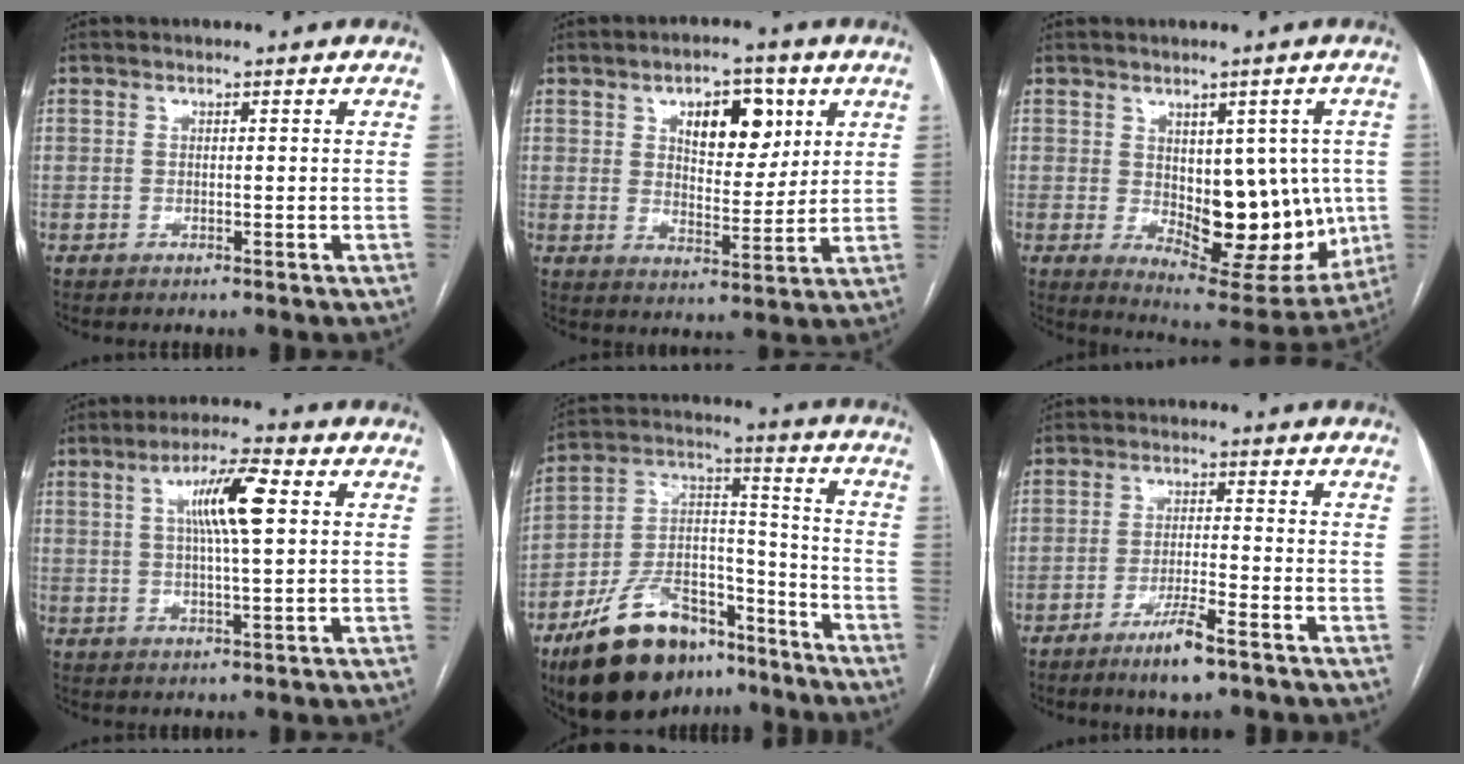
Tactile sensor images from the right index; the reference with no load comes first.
{"total": 9.6, "force": [4.1, 4.5, 7.4], "torque": [-0.109, 0.009, 0.068]}
{"total": 15.3, "force": [-0.8, 7.6, 13.3], "torque": [-0.168, -0.004, 0.014]}
{"total": 8.7, "force": [2.3, 0.9, 8.3], "torque": [-0.151, 0.012, 0.039]}
{"total": 19.8, "force": [-13.8, 9.3, 10.7], "torque": [-0.206, 0.029, -0.231]}
{"total": 5.9, "force": [-3.9, 0.5, 4.4], "torque": [-0.085, -0.009, -0.068]}